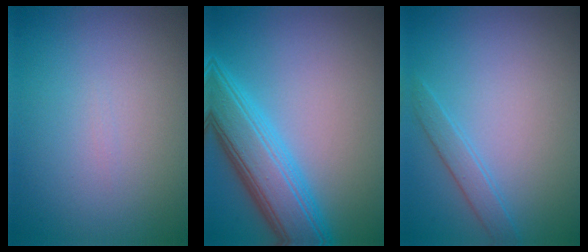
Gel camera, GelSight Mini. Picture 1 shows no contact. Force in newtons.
{"total": 7.0, "press": 7.0, "slide": 0.2}
{"total": 1.6, "press": 1.6, "slide": 0.1}